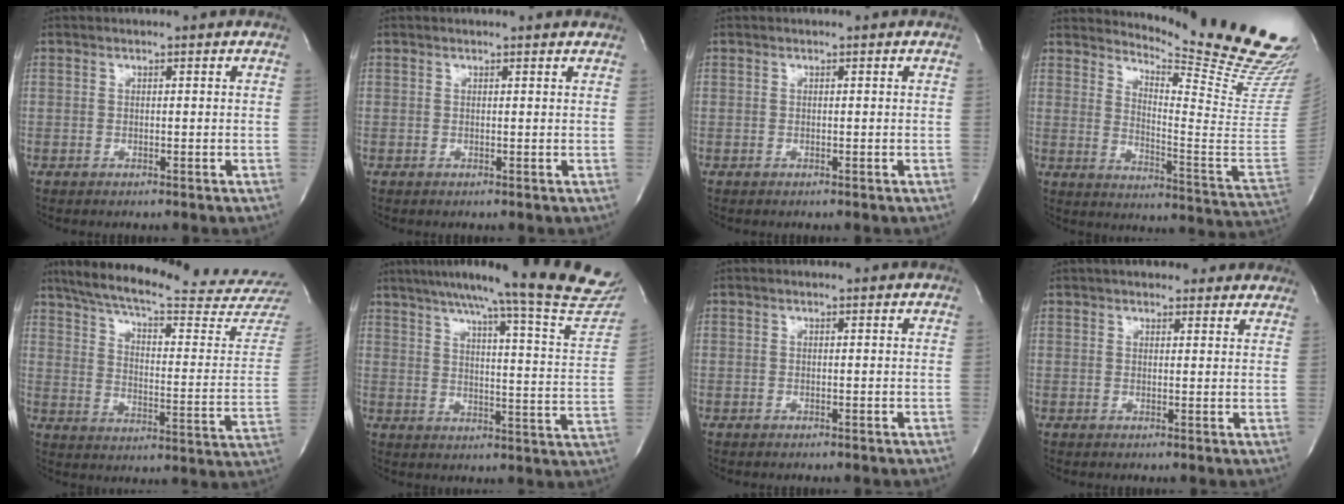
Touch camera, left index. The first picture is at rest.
{"total": 2.6, "force": [2.5, 0.5, 0.3], "torque": [-0.012, 0.003, 0.017]}
{"total": 0.0}
{"total": 21.4, "force": [19.3, -1.0, 9.1], "torque": [-0.150, -0.149, 0.241]}
{"total": 27.6, "force": [24.8, 1.0, 12.2], "torque": [-0.196, -0.074, 0.322]}
{"total": 23.7, "force": [21.2, -0.5, 10.6], "torque": [-0.155, -0.078, 0.259]}
{"total": 1.1, "force": [1.1, 0.1, 0.3], "torque": [-0.012, 0.008, 0.012]}
{"total": 12.2, "force": [10.6, 3.6, 4.8], "torque": [-0.044, 0.025, 0.127]}